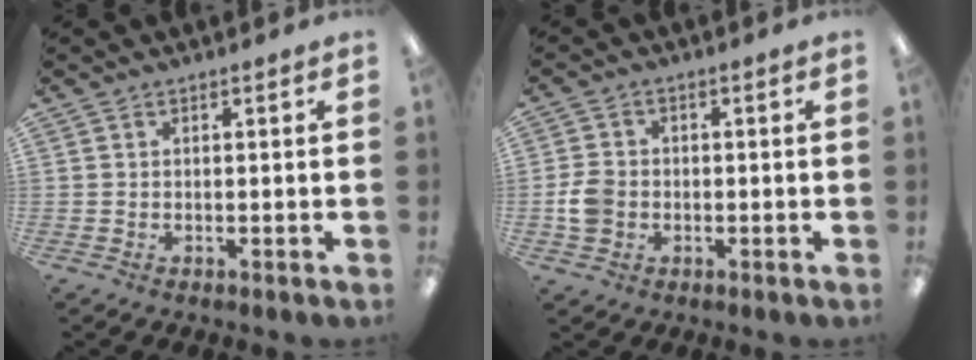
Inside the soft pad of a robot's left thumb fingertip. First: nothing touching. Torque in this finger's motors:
{"motor_torque": [-0.30, 0.40, 0.18, -0.25, 0.02]}